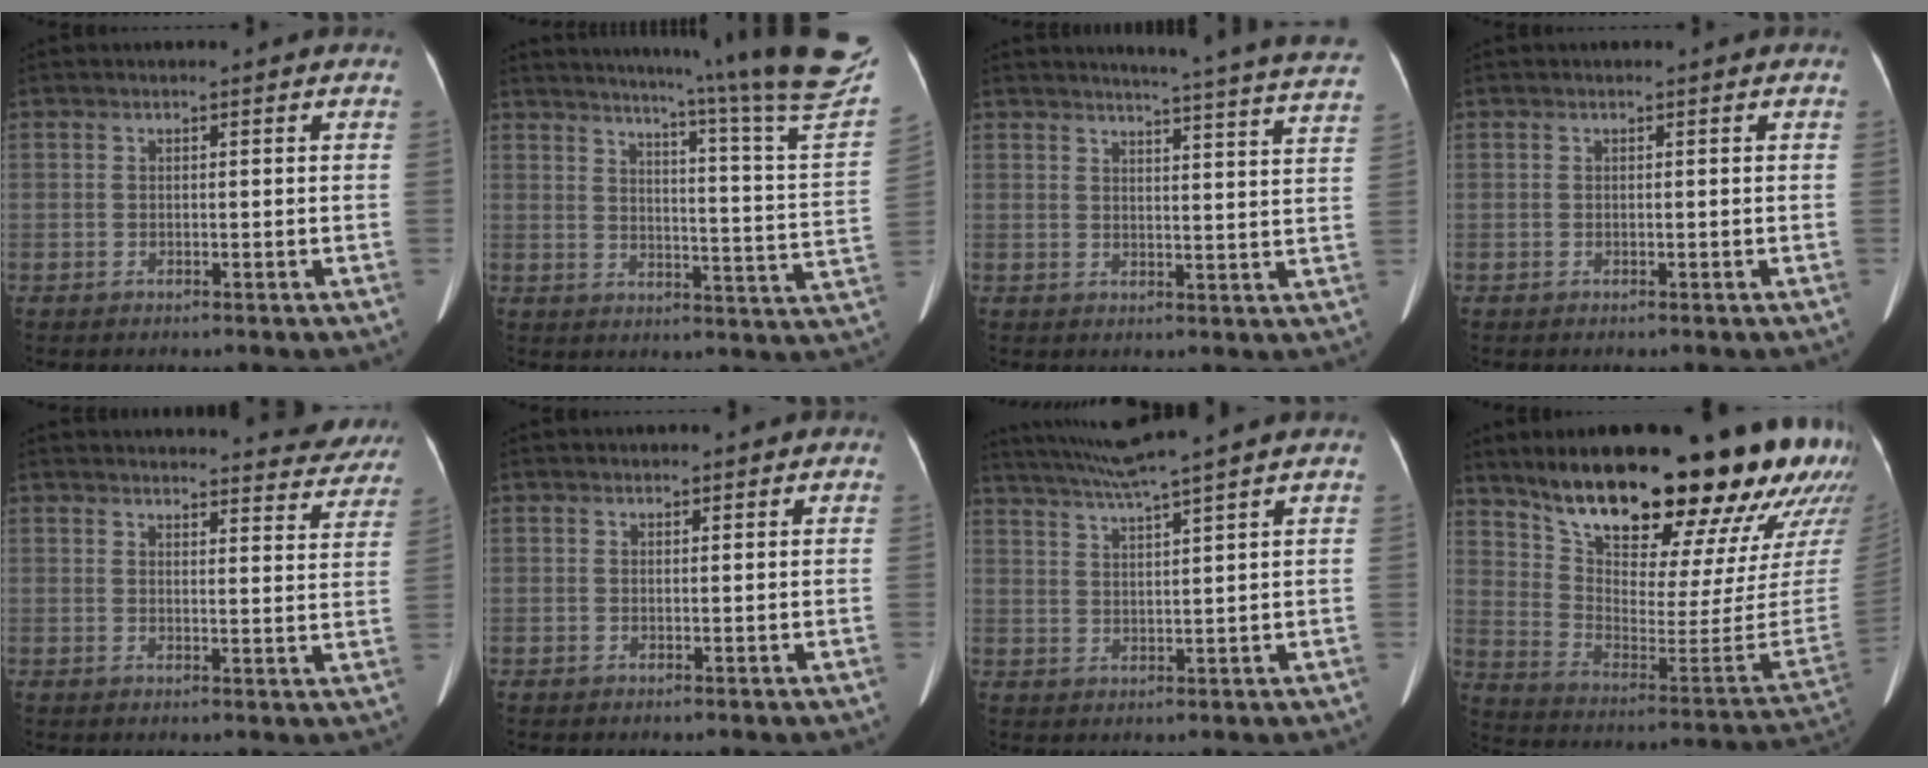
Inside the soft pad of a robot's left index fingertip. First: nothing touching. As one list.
[{"total": 25.9, "force": [21.5, -1.7, 14.3], "torque": [-0.206, -0.096, 0.258]}, {"total": 21.5, "force": [20.3, -1.0, 6.7], "torque": [-0.091, -0.108, 0.217]}, {"total": 0.0}, {"total": 20.0, "force": [18.9, 4.0, 5.4], "torque": [-0.056, -0.046, 0.208]}, {"total": 1.1, "force": [0.6, 0.7, 0.6], "torque": [-0.006, -0.005, 0.005]}, {"total": 8.0, "force": [6.7, -2.3, 3.6], "torque": [-0.070, -0.008, 0.116]}, {"total": 31.5, "force": [23.1, 5.2, 20.8], "torque": [-0.297, -0.080, 0.329]}]